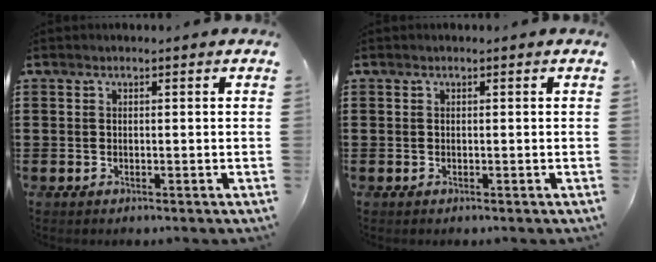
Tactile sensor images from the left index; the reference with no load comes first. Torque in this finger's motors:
{"motor_torque": [-0.30, 0.37, 0.00, 0.00]}